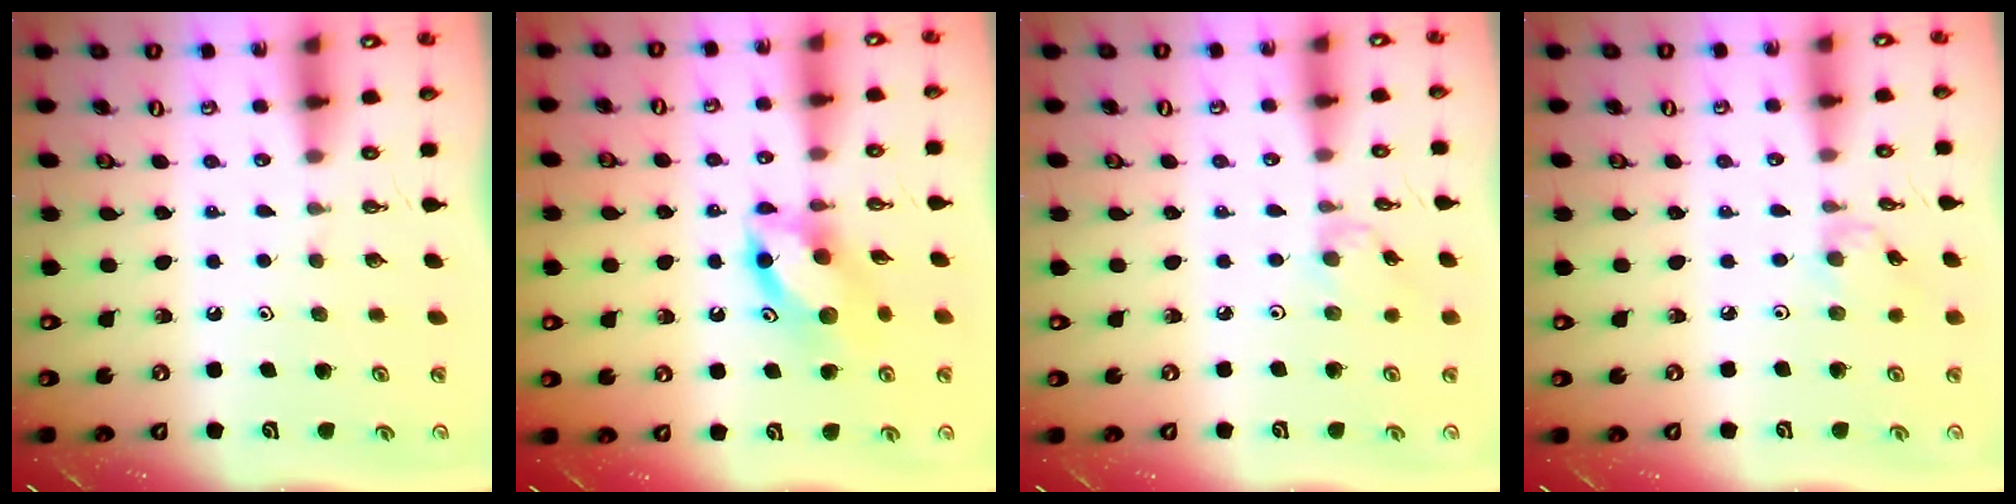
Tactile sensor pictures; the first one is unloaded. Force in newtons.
{"total": 11.2, "press": 11.1, "slide": 1.6}
{"total": 1.5, "press": 1.4, "slide": 0.4}
{"total": 1.5, "press": 1.4, "slide": 0.4}